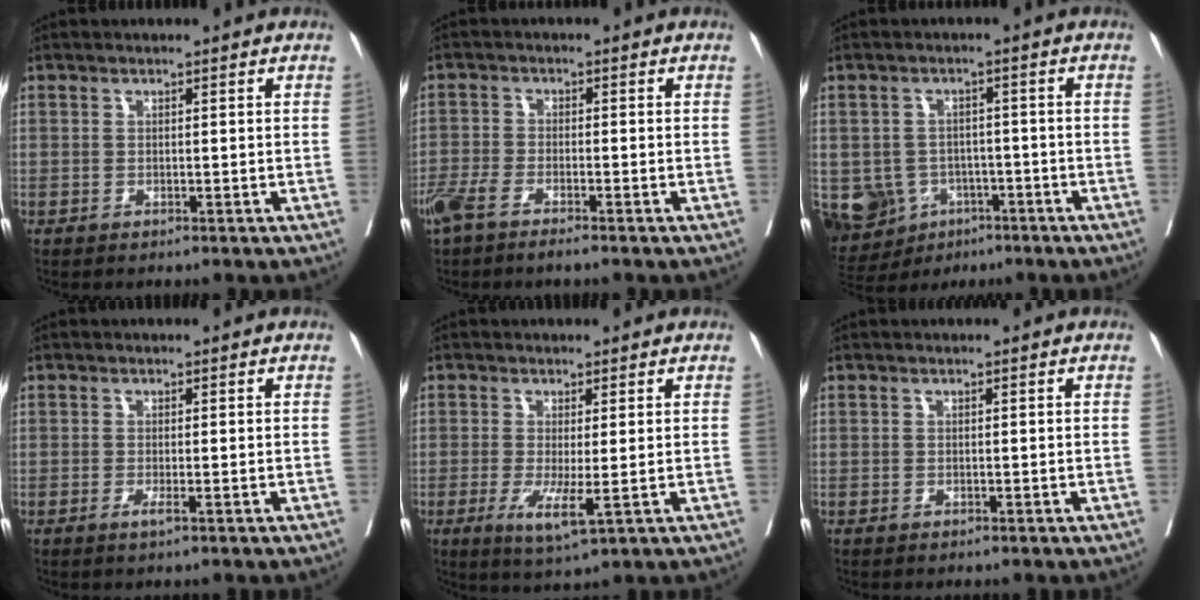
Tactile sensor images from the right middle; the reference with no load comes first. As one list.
[{"total": 4.8, "force": [-3.6, 0.9, 3.0], "torque": [-0.060, -0.004, -0.067]}, {"total": 10.0, "force": [-4.1, 8.5, 3.2], "torque": [-0.076, 0.013, -0.052]}, {"total": 1.1, "force": [-0.5, -0.1, 1.0], "torque": [-0.017, -0.003, -0.009]}, {"total": 5.1, "force": [-1.2, 0.6, 4.9], "torque": [-0.090, -0.016, -0.013]}, {"total": 0.0}]